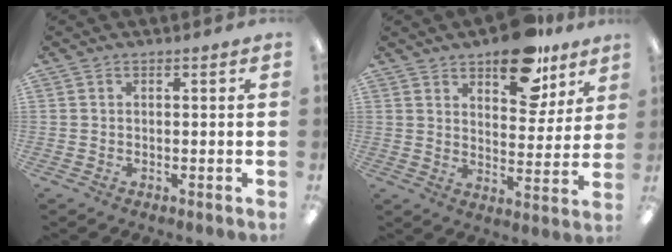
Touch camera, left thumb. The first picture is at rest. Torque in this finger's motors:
{"motor_torque": [1.64, 1.26, 1.14, -0.72, 0.14]}